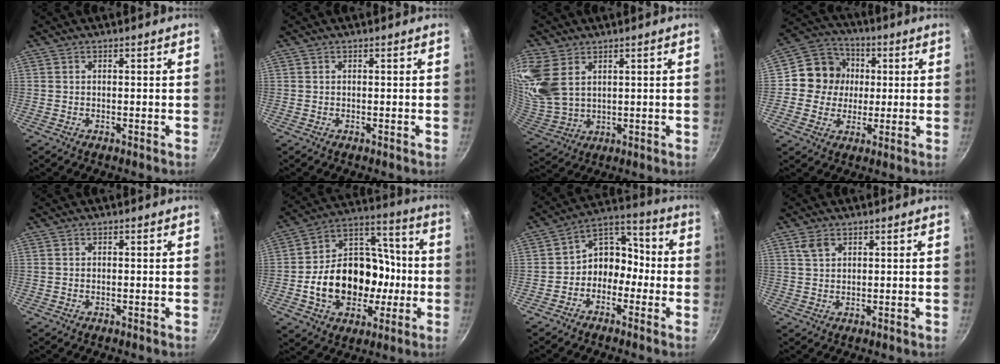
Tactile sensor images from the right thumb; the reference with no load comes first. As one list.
[{"total": 0.0}, {"total": 14.0, "force": [6.0, 9.4, 8.5], "torque": [-0.188, -0.012, 0.135]}, {"total": 10.8, "force": [1.0, 10.2, 3.5], "torque": [-0.022, 0.018, -0.001]}, {"total": 0.0}, {"total": 21.9, "force": [-3.9, 16.5, 13.9], "torque": [-0.193, 0.059, -0.057]}, {"total": 9.4, "force": [-2.6, 7.5, 5.1], "torque": [-0.031, 0.062, -0.063]}, {"total": 2.8, "force": [1.5, 1.8, 1.6], "torque": [-0.022, -0.003, 0.030]}]